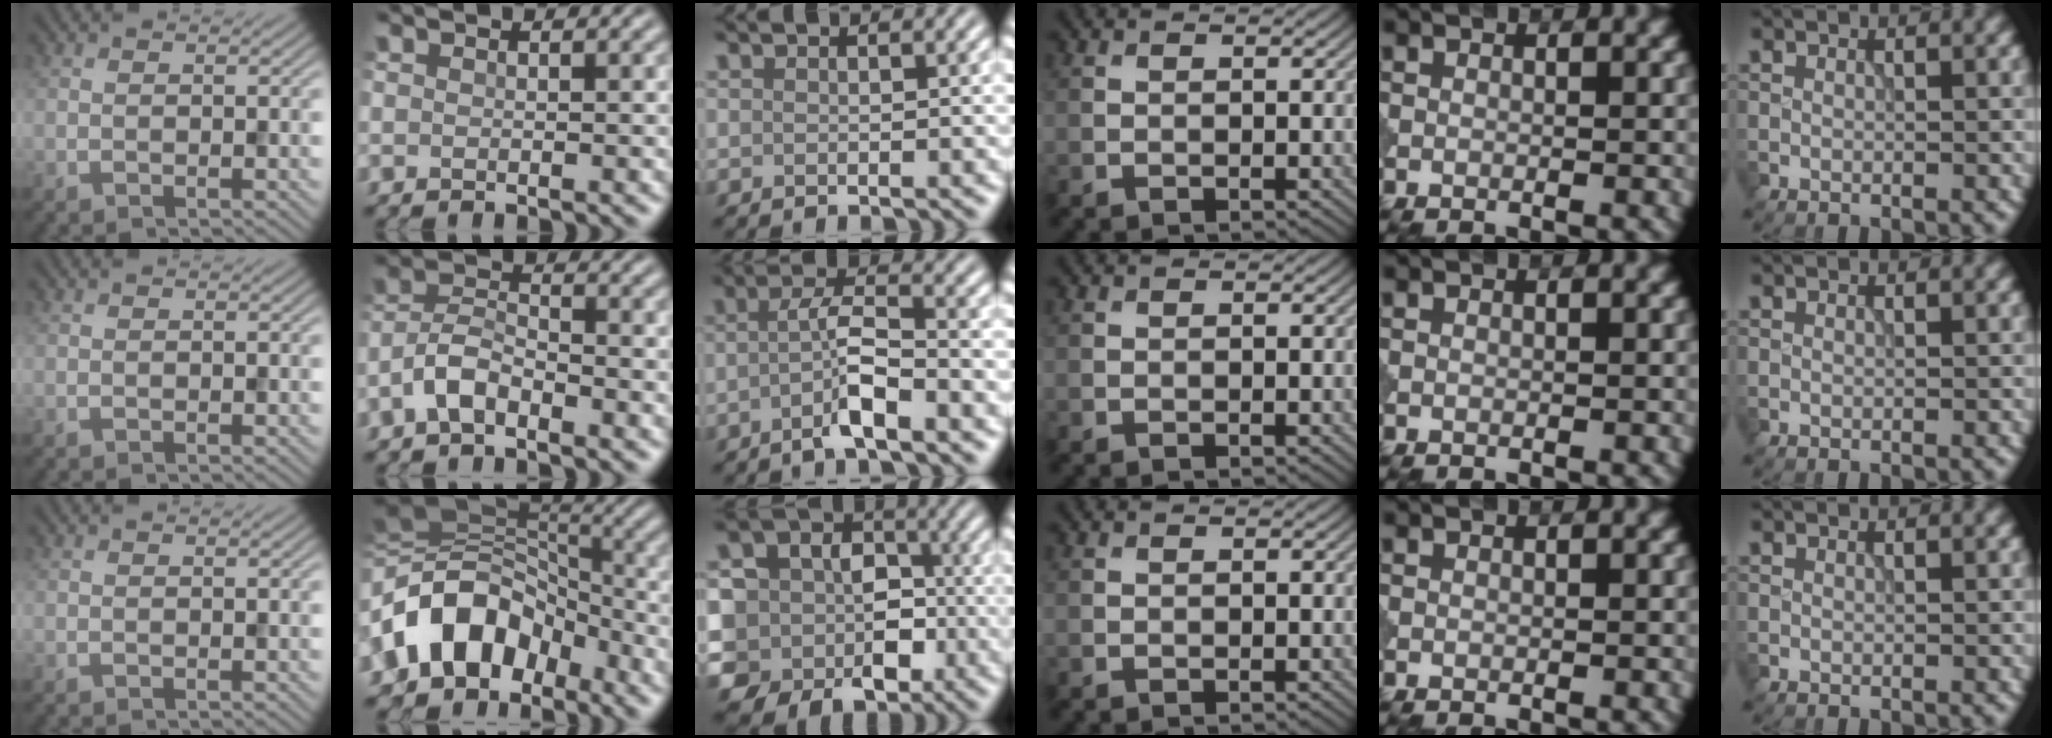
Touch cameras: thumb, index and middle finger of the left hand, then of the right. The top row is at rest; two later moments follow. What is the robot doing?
{"motion": "extract", "object": "peg toy"}